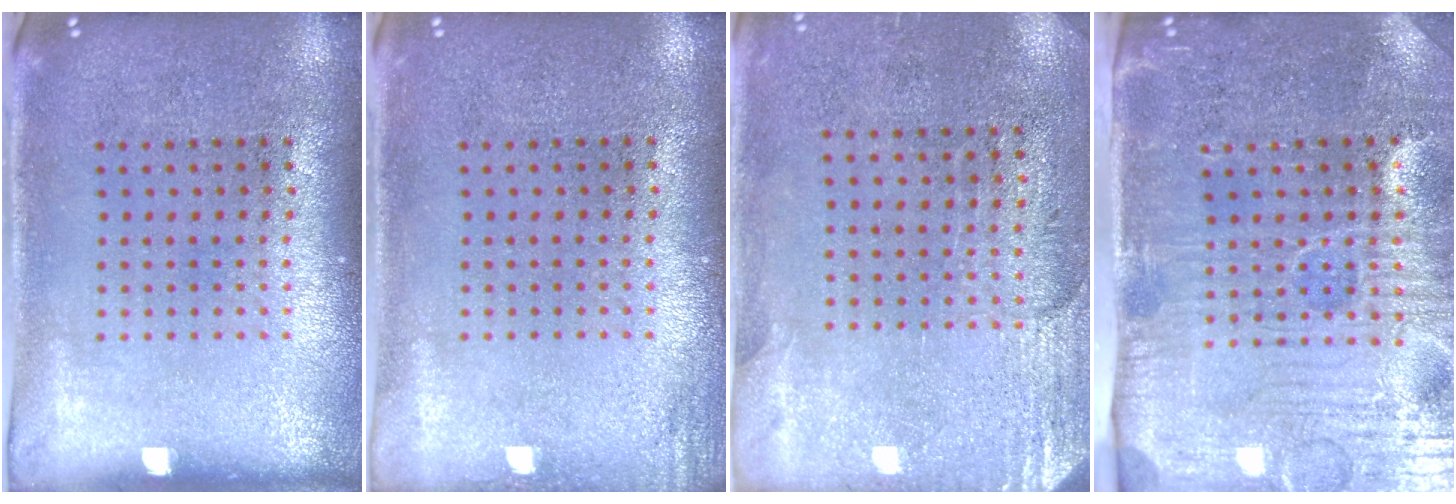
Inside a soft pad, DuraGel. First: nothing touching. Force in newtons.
{"total": 1.2, "press": 1.2, "slide": 0.3}
{"total": 2.8, "press": 2.5, "slide": 1.2}
{"total": 5.1, "press": 4.5, "slide": 2.5}